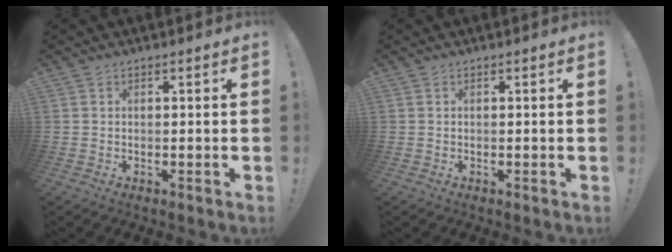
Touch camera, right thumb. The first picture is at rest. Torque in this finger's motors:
{"motor_torque": [0.00, 0.00, -0.01, 0.00, 0.00]}